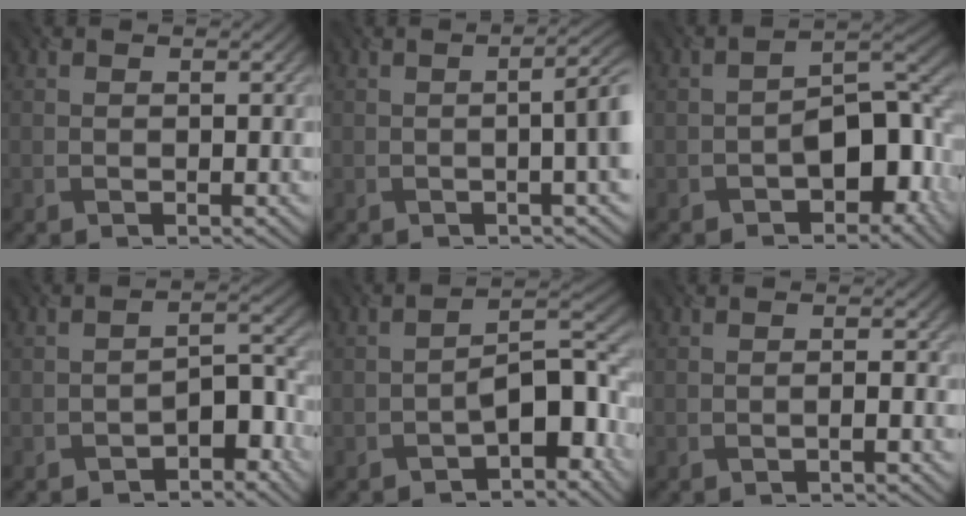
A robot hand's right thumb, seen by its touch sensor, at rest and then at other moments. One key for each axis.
{"total": 6.3, "fx": -0.2, "fy": 2.1, "fz": 6.0, "tx": -0.069, "ty": 0.007, "tz": -0.005}
{"total": 8.9, "fx": -3.4, "fy": 4.9, "fz": 6.7, "tx": -0.087, "ty": 0.003, "tz": -0.060}
{"total": 4.6, "fx": -3.2, "fy": 1.8, "fz": 2.8, "tx": -0.029, "ty": 0.013, "tz": -0.054}
{"total": 7.6, "fx": -4.0, "fy": 2.9, "fz": 5.8, "tx": -0.070, "ty": 0.013, "tz": -0.073}
{"total": 1.2, "fx": -0.5, "fy": 0.1, "fz": 1.0, "tx": -0.016, "ty": 0.006, "tz": -0.012}